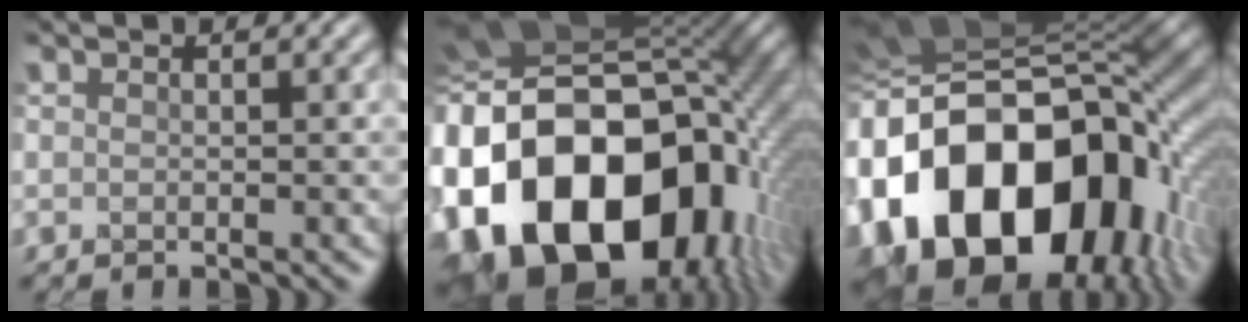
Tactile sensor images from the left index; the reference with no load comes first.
{"total": 21.7, "force": [-5.5, 15.5, 14.3], "torque": [-0.310, -0.031, -0.088]}
{"total": 21.2, "force": [-5.3, 15.5, 13.4], "torque": [-0.287, -0.041, -0.079]}